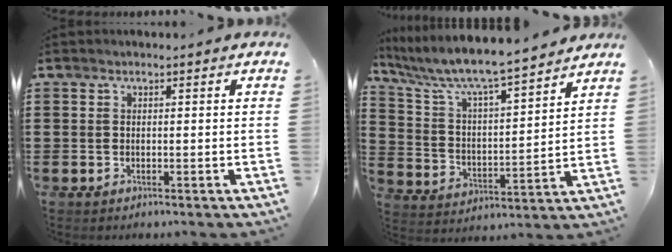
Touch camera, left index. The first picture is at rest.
{"total": 6.7, "force": [6.0, 0.3, 3.0], "torque": [-0.087, -0.046, 0.095]}